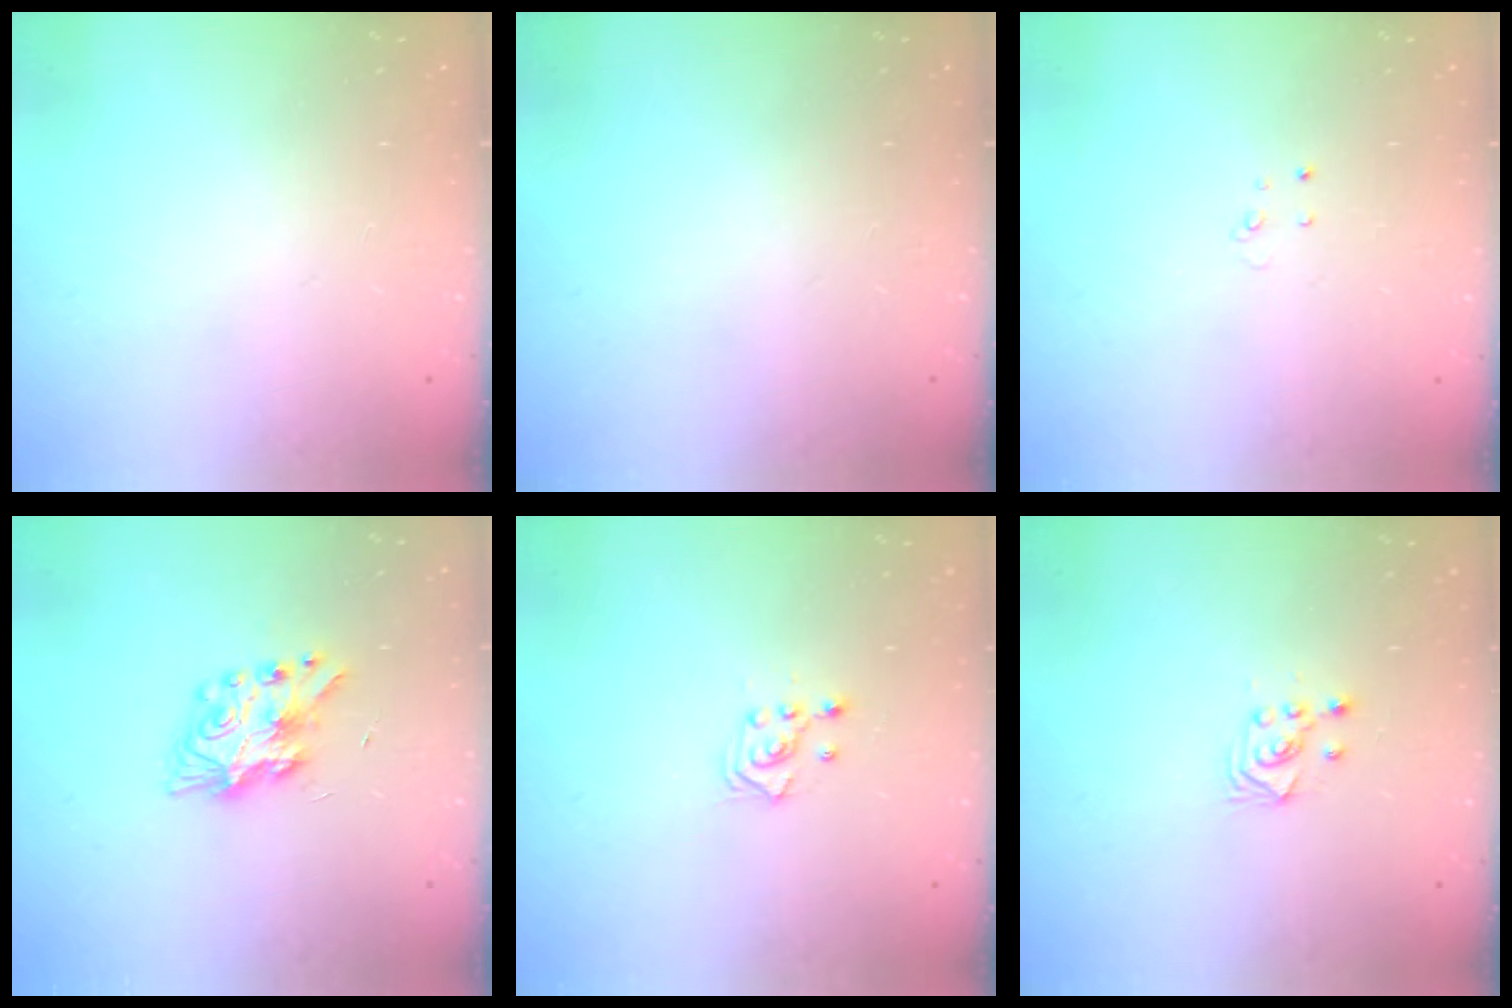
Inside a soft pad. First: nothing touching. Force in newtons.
{"total": 0.0}
{"total": 2.6, "press": 2.6, "slide": 0.2}
{"total": 8.2, "press": 8.1, "slide": 0.3}
{"total": 2.6, "press": 2.4, "slide": 1.0}
{"total": 2.6, "press": 2.6, "slide": 0.3}